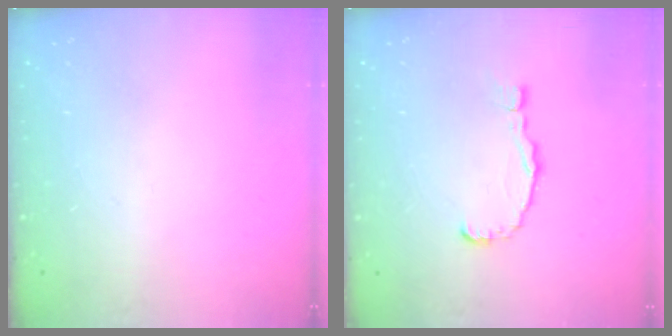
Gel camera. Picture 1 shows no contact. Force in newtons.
{"total": 3.7, "press": 3.7, "slide": 0.5}